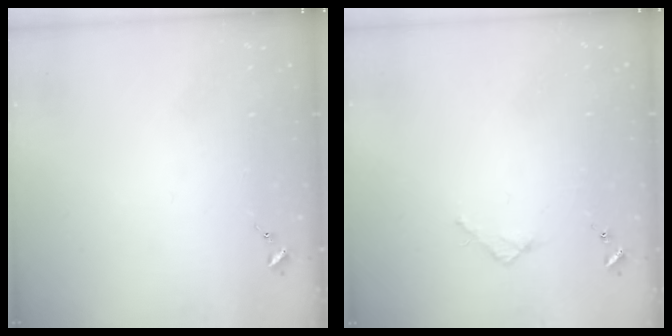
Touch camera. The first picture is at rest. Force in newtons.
{"total": 2.4, "press": 2.3, "slide": 0.3}